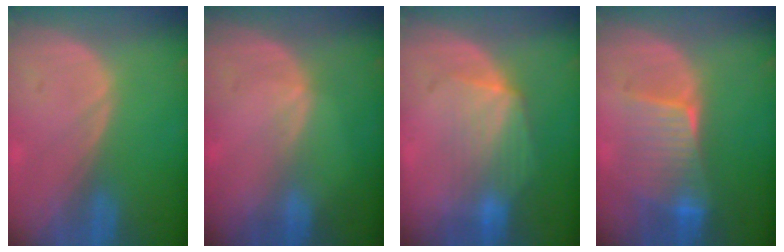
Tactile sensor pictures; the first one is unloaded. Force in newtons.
{"total": 1.2, "press": 0.7, "slide": 0.9}
{"total": 6.9, "press": 6.5, "slide": 2.4}
{"total": 6.6, "press": 6.6, "slide": 0.6}